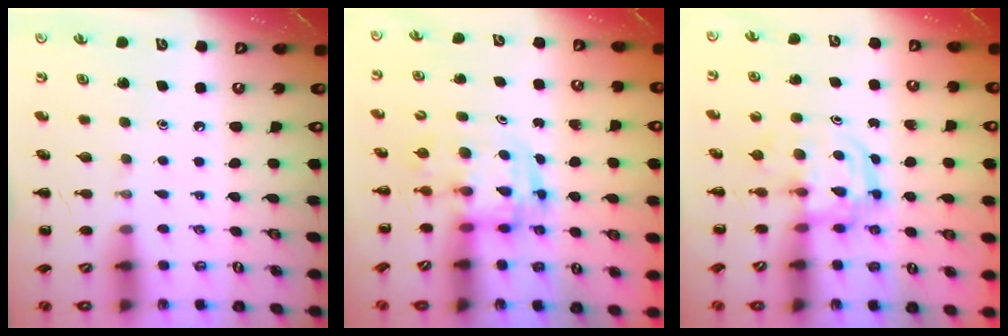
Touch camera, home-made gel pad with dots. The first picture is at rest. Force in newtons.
{"total": 3.2, "press": 3.2, "slide": 0.7}
{"total": 3.1, "press": 3.1, "slide": 0.4}